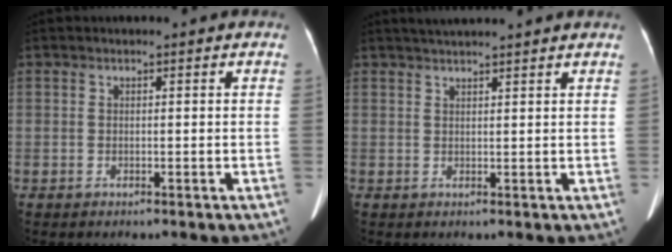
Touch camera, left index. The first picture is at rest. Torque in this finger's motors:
{"motor_torque": [0.42, -0.56, -0.01, 0.05]}